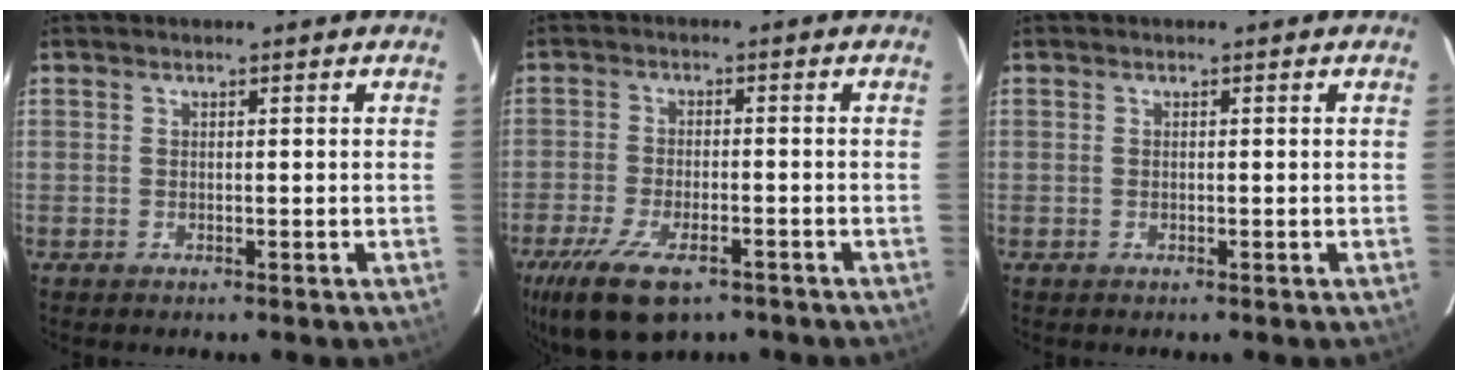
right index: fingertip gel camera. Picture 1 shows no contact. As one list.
[{"total": 13.4, "force": [-8.7, 5.5, 8.6], "torque": [-0.197, -0.039, -0.149]}, {"total": 0.0}]